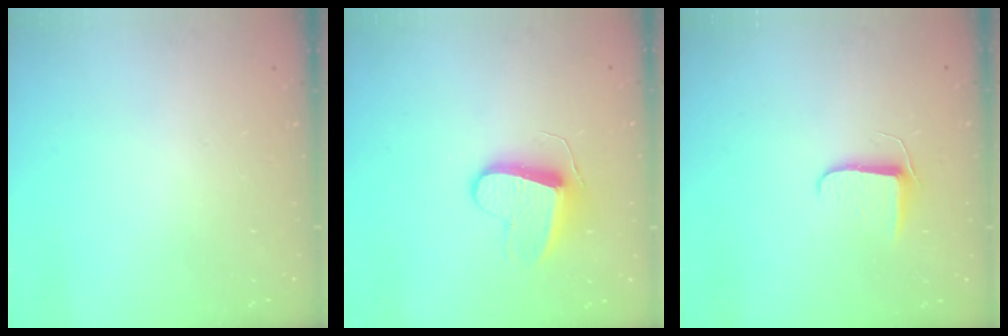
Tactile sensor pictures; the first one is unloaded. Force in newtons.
{"total": 10.9, "press": 10.9, "slide": 0.7}
{"total": 6.4, "press": 6.3, "slide": 0.8}